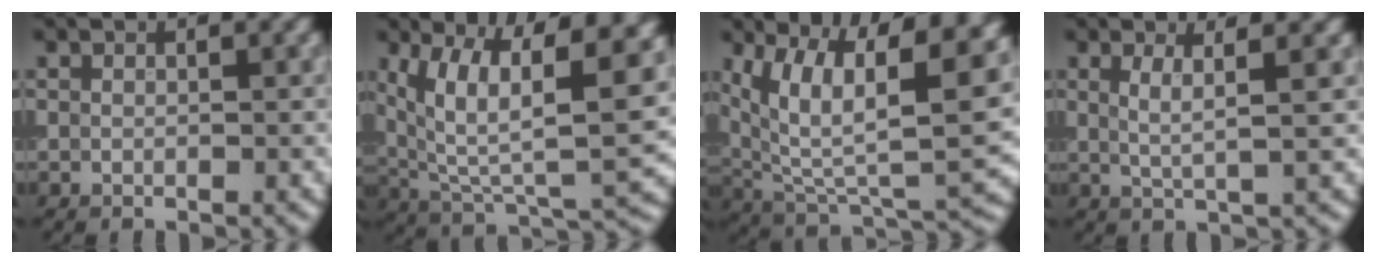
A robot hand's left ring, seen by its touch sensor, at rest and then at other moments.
{"total": 13.0, "force": [4.8, 4.9, 11.1], "torque": [-0.194, -0.002, 0.087]}
{"total": 14.3, "force": [5.5, 5.7, 11.9], "torque": [-0.201, 0.000, 0.098]}
{"total": 2.9, "force": [1.1, 0.6, 2.6], "torque": [-0.038, -0.001, 0.018]}